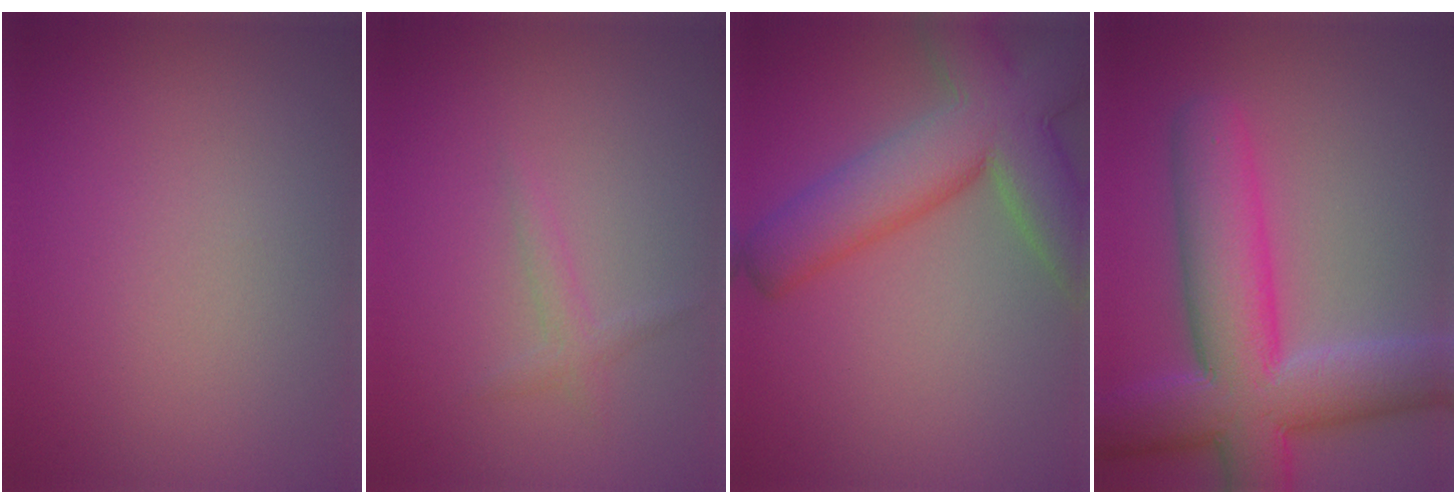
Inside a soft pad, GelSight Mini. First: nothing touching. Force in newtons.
{"total": 1.1, "press": 1.1, "slide": 0.1}
{"total": 10.0, "press": 10.0, "slide": 0.9}
{"total": 10.3, "press": 10.3, "slide": 0.5}